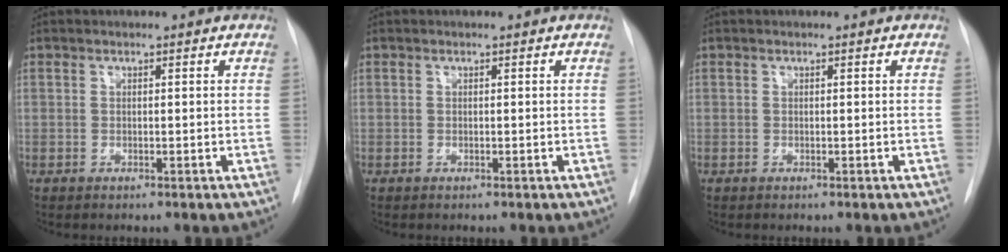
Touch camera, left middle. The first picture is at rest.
{"total": 0.0}
{"total": 0.0}